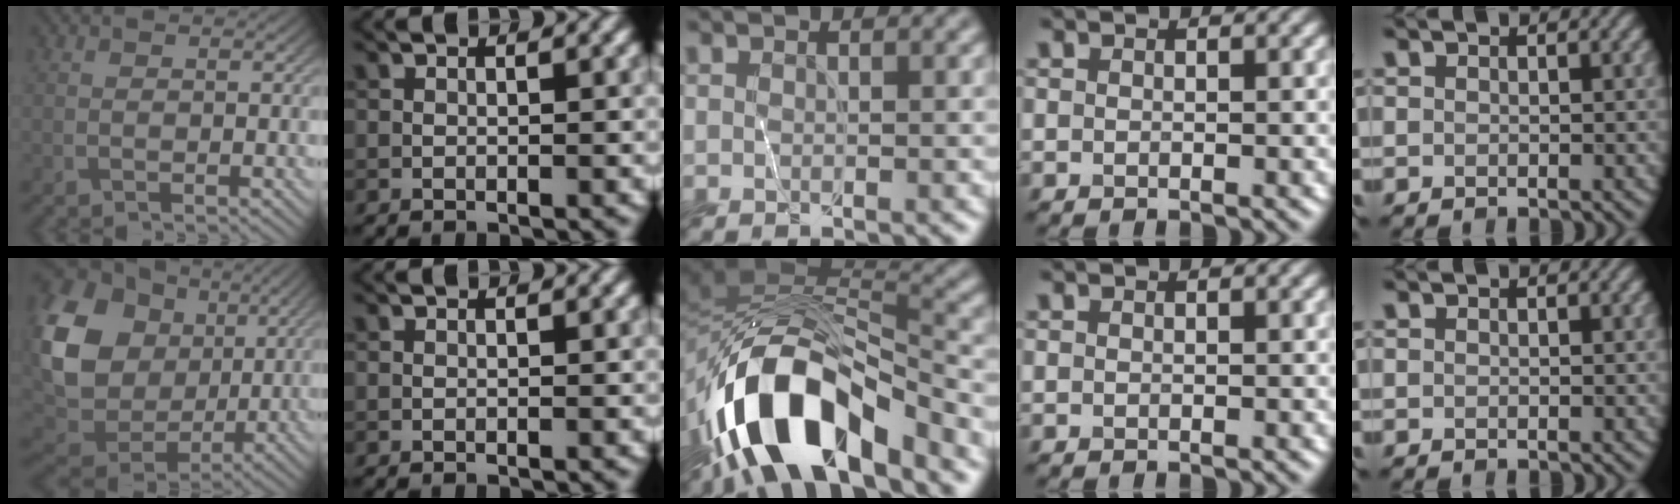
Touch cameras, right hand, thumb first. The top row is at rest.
{"thumb": {"total": 19.6, "force": [3.9, 16.0, 10.6], "torque": [-0.283, 0.003, 0.103]}, "middle": {"total": 12.4, "force": [-7.7, 5.3, 8.1], "torque": [-0.141, -0.006, -0.140]}}